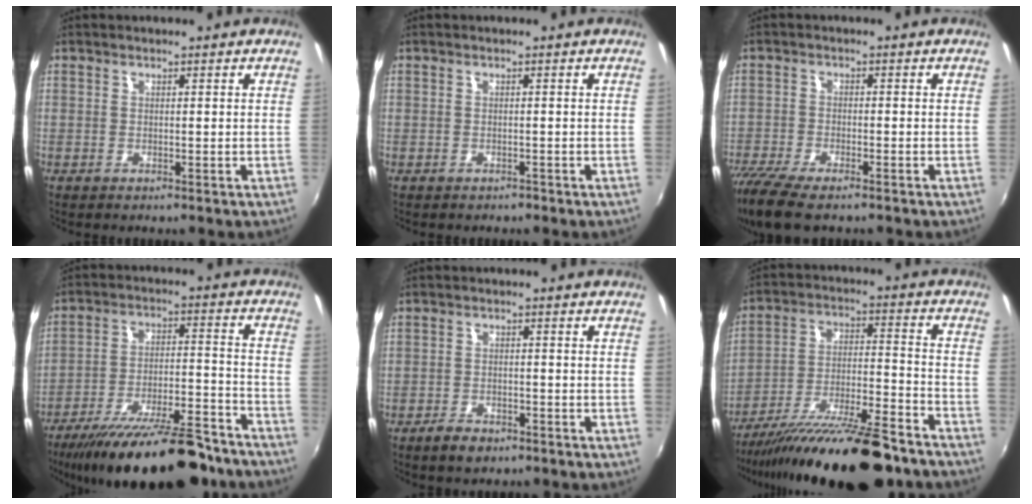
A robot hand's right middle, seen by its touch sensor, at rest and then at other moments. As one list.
[{"total": 0.7, "force": [-0.6, 0.4, -0.1], "torque": [-0.001, 0.000, -0.007]}, {"total": 11.5, "force": [-8.9, 3.0, 6.5], "torque": [-0.161, -0.048, -0.166]}, {"total": 24.0, "force": [-19.8, 5.9, 12.2], "torque": [-0.215, -0.029, -0.284]}, {"total": 4.2, "force": [-3.1, 1.8, 2.1], "torque": [-0.056, -0.006, -0.054]}, {"total": 22.9, "force": [-18.1, 3.8, 13.5], "torque": [-0.241, -0.049, -0.282]}]